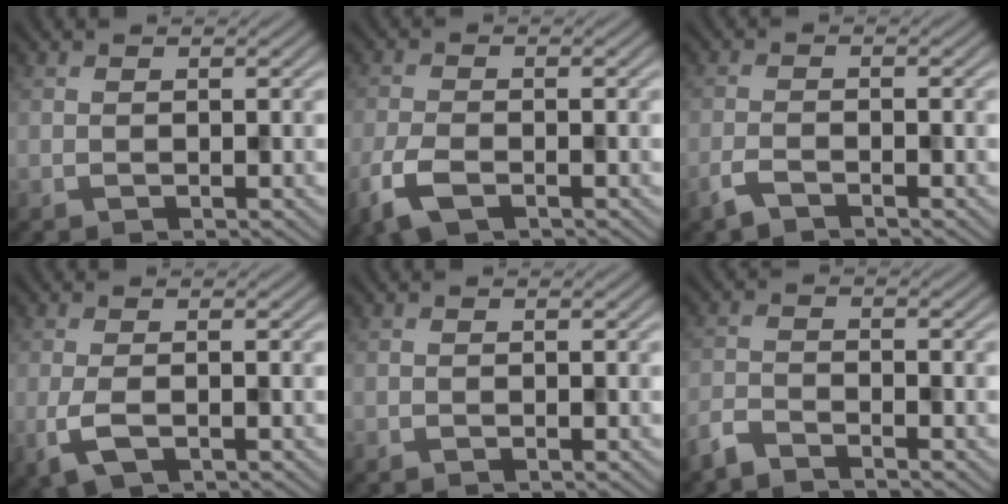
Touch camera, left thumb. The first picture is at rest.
{"total": 4.6, "force": [-2.6, 2.0, 3.3], "torque": [-0.082, -0.012, -0.057]}
{"total": 2.2, "force": [-1.7, 0.5, 1.3], "torque": [-0.033, -0.002, -0.040]}
{"total": 3.3, "force": [-1.1, 1.2, 2.9], "torque": [-0.072, -0.008, -0.024]}
{"total": 0.0}
{"total": 2.9, "force": [-2.7, 0.5, 1.1], "torque": [-0.027, -0.007, -0.066]}